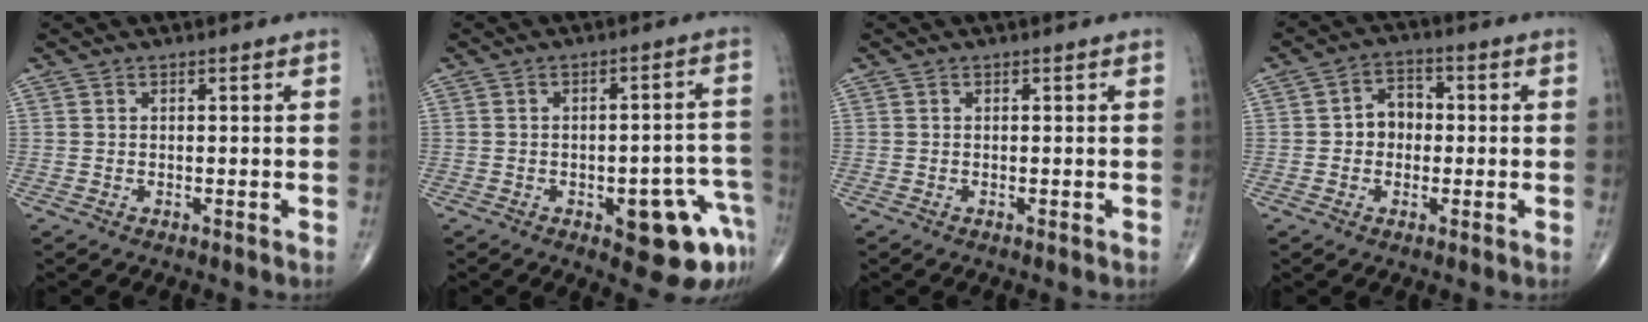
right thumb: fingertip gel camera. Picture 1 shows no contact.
{"total": 12.0, "force": [-5.4, 4.5, 9.7], "torque": [-0.083, 0.038, -0.057]}
{"total": 0.0}
{"total": 5.5, "force": [-0.2, 4.4, 3.2], "torque": [-0.026, 0.020, -0.013]}